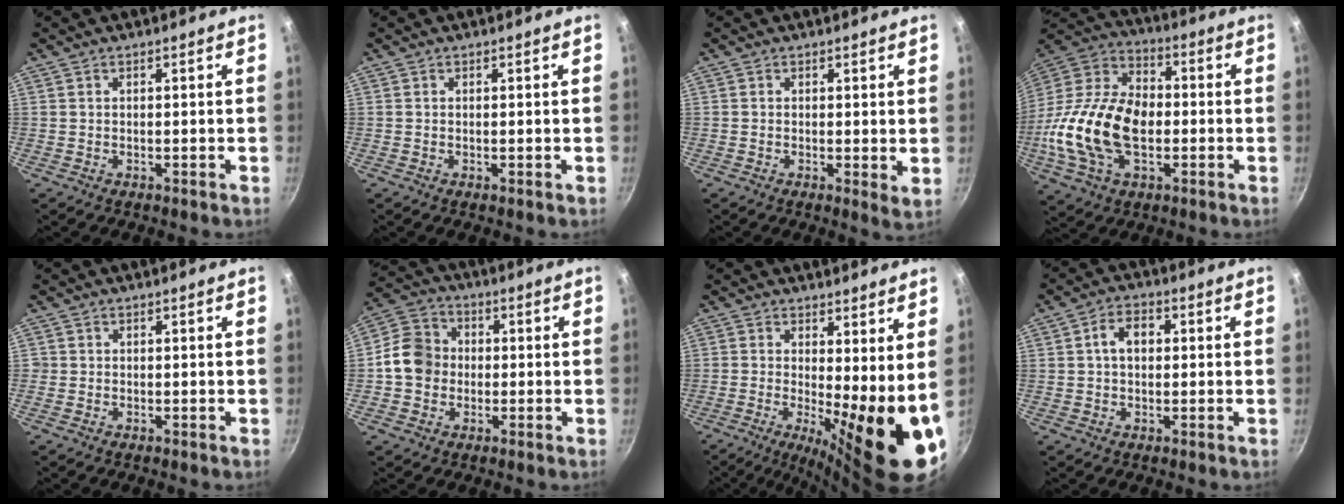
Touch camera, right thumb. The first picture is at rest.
{"total": 0.0}
{"total": 2.8, "force": [0.6, 0.9, 2.6], "torque": [-0.037, -0.009, 0.006]}
{"total": 22.5, "force": [-3.1, 14.0, 17.3], "torque": [-0.315, 0.035, -0.066]}
{"total": 0.6, "force": [-0.1, 0.6, 0.0], "torque": [0.003, 0.000, -0.004]}
{"total": 9.4, "force": [-0.7, 8.2, 4.5], "torque": [-0.053, 0.022, -0.034]}
{"total": 13.9, "force": [-0.6, 3.5, 13.5], "torque": [-0.171, -0.026, -0.004]}
{"total": 5.3, "force": [0.6, 3.7, 3.7], "torque": [-0.043, 0.014, 0.003]}